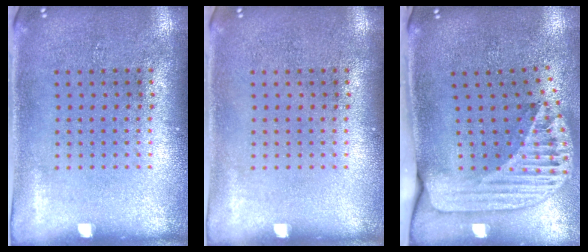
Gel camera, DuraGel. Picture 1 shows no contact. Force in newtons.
{"total": 0.0}
{"total": 2.6, "press": 1.8, "slide": 1.9}